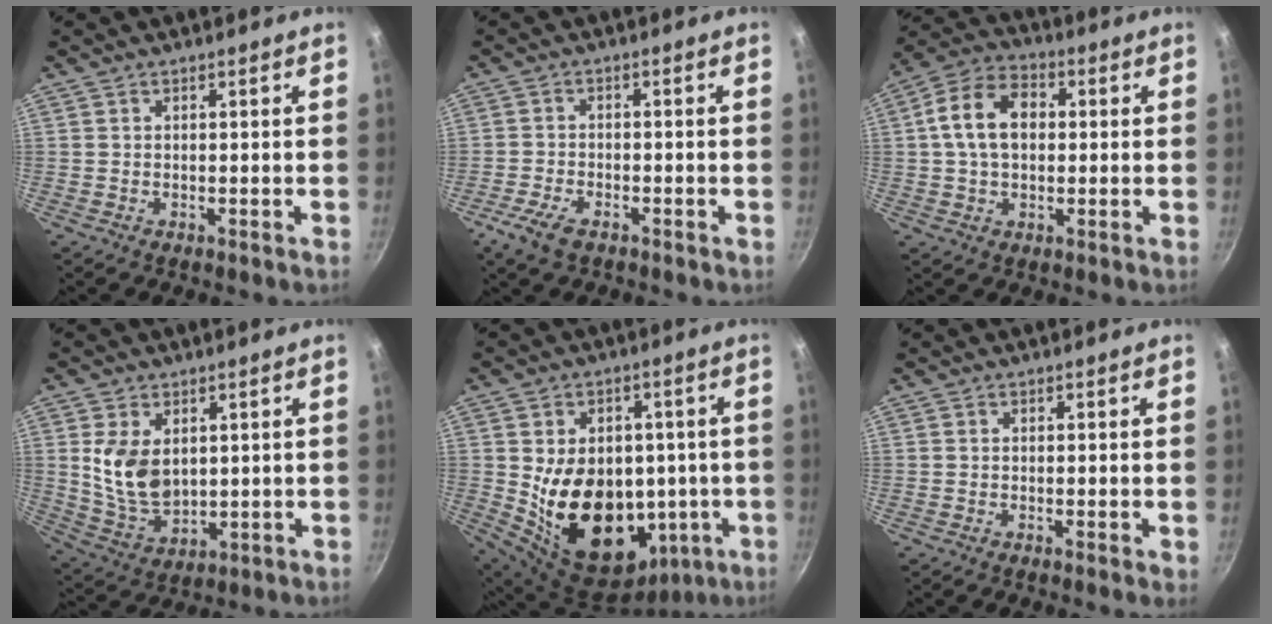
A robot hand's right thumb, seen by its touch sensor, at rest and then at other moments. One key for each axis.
{"total": 5.4, "fx": -3.3, "fy": 2.3, "fz": 3.5, "tx": -0.084, "ty": 0.012, "tz": -0.066}
{"total": 12.1, "fx": 1.4, "fy": 8.4, "fz": 8.5, "tx": -0.131, "ty": 0.023, "tz": 0.009}
{"total": 10.8, "fx": 2.3, "fy": 7.1, "fz": 7.8, "tx": -0.136, "ty": -0.026, "tz": 0.059}
{"total": 21.6, "fx": -1.4, "fy": 15.6, "fz": 14.8, "tx": -0.216, "ty": 0.001, "tz": 0.006}
{"total": 1.1, "fx": -0.2, "fy": 0.1, "fz": 1.1, "tx": -0.015, "ty": -0.004, "tz": -0.006}